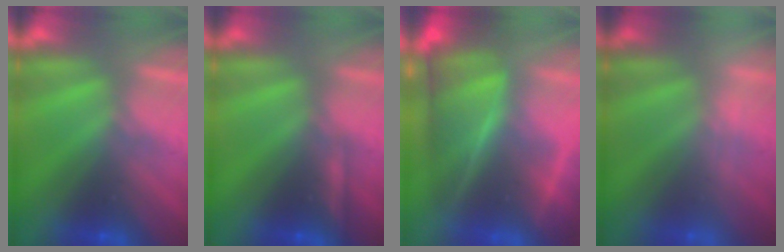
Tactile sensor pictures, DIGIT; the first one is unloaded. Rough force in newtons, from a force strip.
{"total": 2.2}
{"total": 7.5}
{"total": 1.9}